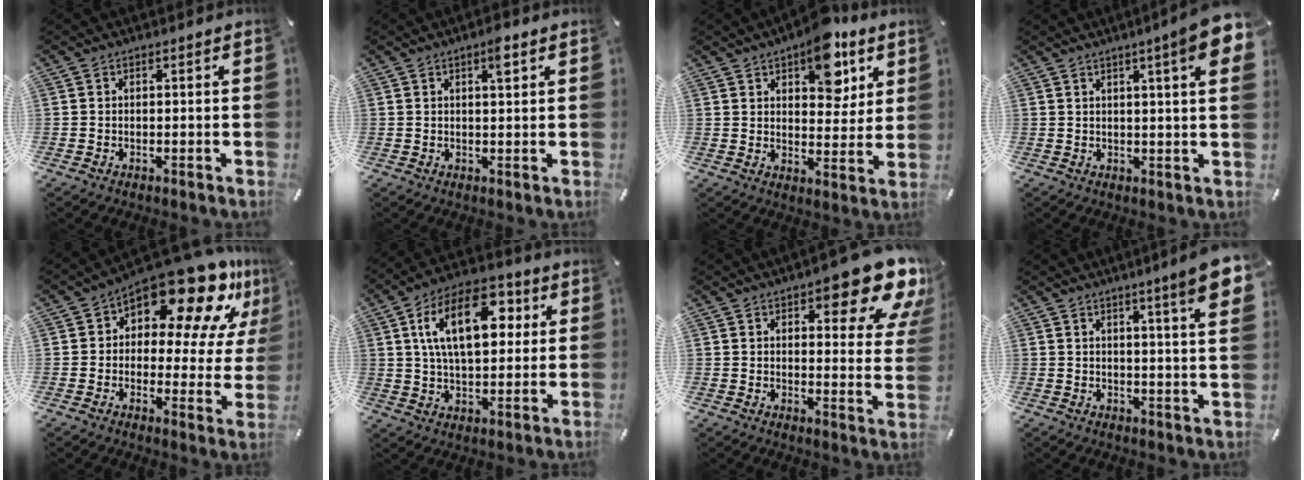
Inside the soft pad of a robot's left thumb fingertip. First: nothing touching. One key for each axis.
{"total": 3.1, "fx": 1.5, "fy": 0.8, "fz": 2.6, "tx": -0.039, "ty": -0.001, "tz": 0.021}
{"total": 12.7, "fx": 7.3, "fy": 6.9, "fz": 7.7, "tx": -0.098, "ty": -0.030, "tz": 0.125}
{"total": 8.8, "fx": 4.1, "fy": 0.6, "fz": 7.8, "tx": -0.118, "ty": -0.017, "tz": 0.062}
{"total": 18.7, "fx": 12.3, "fy": 8.3, "fz": 11.4, "tx": -0.161, "ty": -0.094, "tz": 0.204}
{"total": 17.5, "fx": 5.5, "fy": 9.9, "fz": 13.4, "tx": -0.241, "ty": 0.005, "tz": 0.089}
{"total": 15.9, "fx": 10.3, "fy": 5.9, "fz": 10.5, "tx": -0.127, "ty": -0.068, "tz": 0.168}
{"total": 9.7, "fx": 5.4, "fy": 0.4, "fz": 8.0, "tx": -0.119, "ty": -0.028, "tz": 0.083}